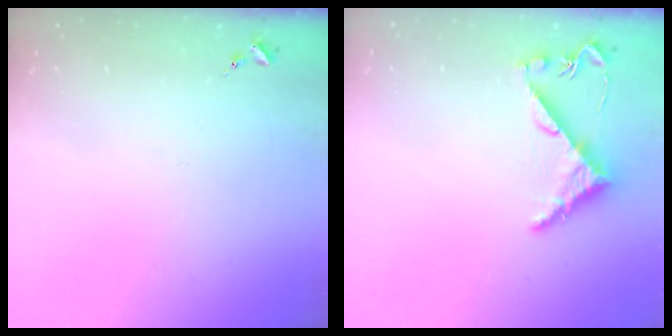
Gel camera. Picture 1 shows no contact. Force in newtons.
{"total": 5.2, "press": 5.2, "slide": 0.4}